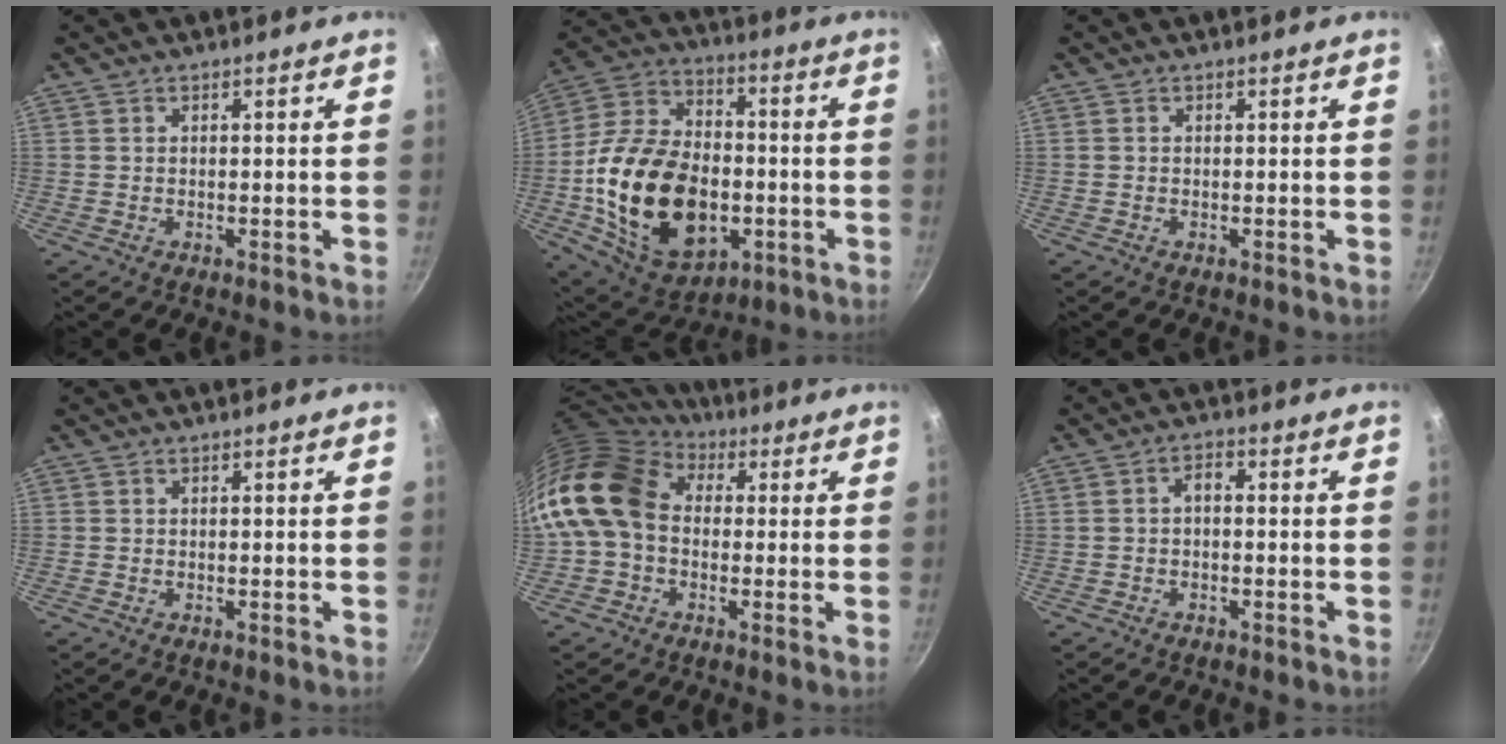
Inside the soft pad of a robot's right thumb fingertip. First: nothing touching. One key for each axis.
{"total": 26.9, "fx": -4.7, "fy": 17.6, "fz": 19.8, "tx": -0.336, "ty": 0.029, "tz": -0.072}
{"total": 0.0}
{"total": 0.0}
{"total": 14.9, "fx": 1.0, "fy": 11.4, "fz": 9.5, "tx": -0.161, "ty": 0.025, "tz": 0.000}
{"total": 2.3, "fx": -0.6, "fy": 1.3, "fz": 1.8, "tx": -0.030, "ty": 0.019, "tz": -0.012}